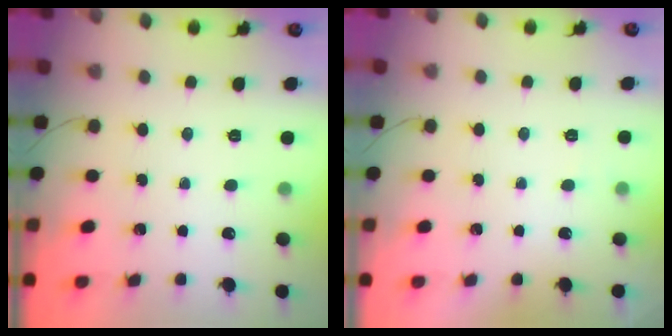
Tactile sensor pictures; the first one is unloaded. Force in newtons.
{"total": 1.8, "press": 1.3, "slide": 1.1}